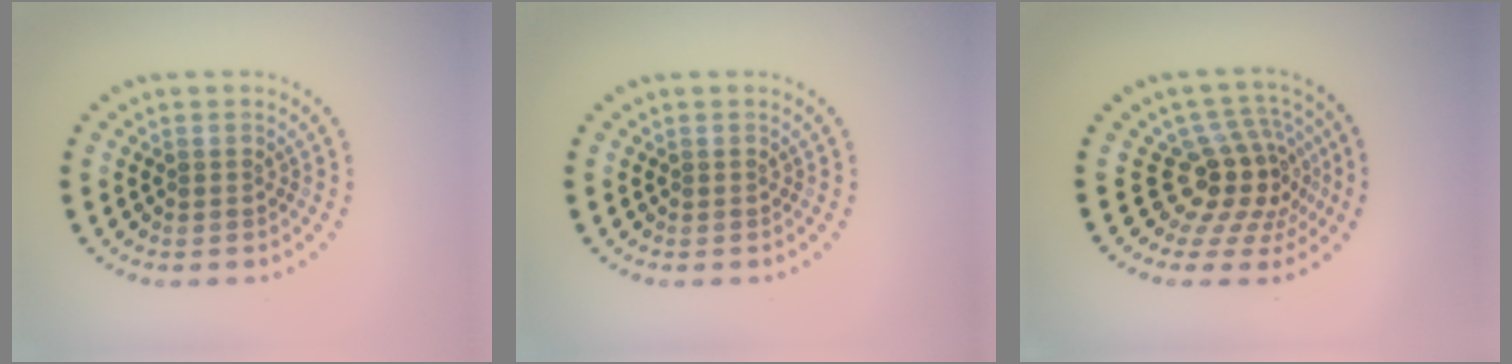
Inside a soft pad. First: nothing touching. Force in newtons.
{"total": 0.0}
{"total": 4.8, "press": 3.5, "slide": 3.3}